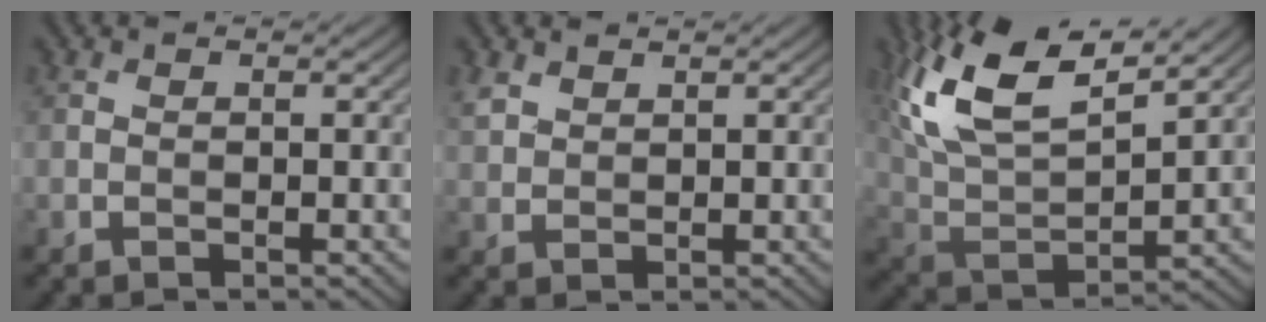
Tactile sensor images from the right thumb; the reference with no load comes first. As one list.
[{"total": 2.1, "force": [1.6, 1.1, 0.8], "torque": [-0.023, 0.001, 0.040]}, {"total": 14.6, "force": [8.8, 5.3, 10.3], "torque": [-0.246, 0.024, 0.168]}]